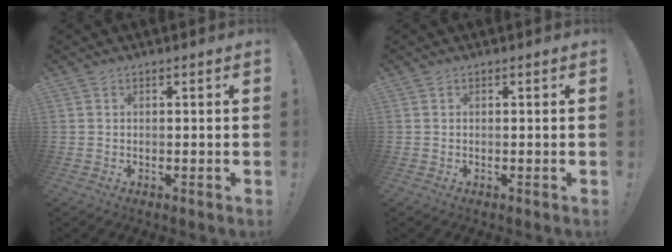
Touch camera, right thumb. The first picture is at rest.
{"total": 0.0}